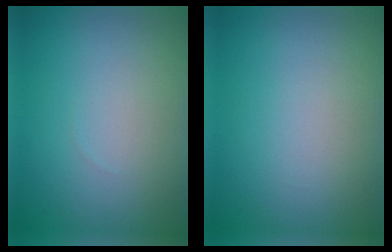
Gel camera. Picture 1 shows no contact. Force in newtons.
{"total": 0.0}